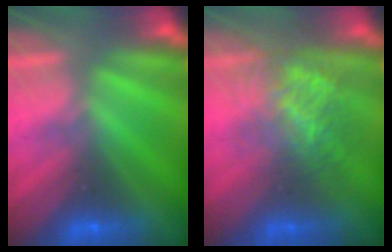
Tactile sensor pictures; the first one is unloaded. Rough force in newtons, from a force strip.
{"total": 3.9}